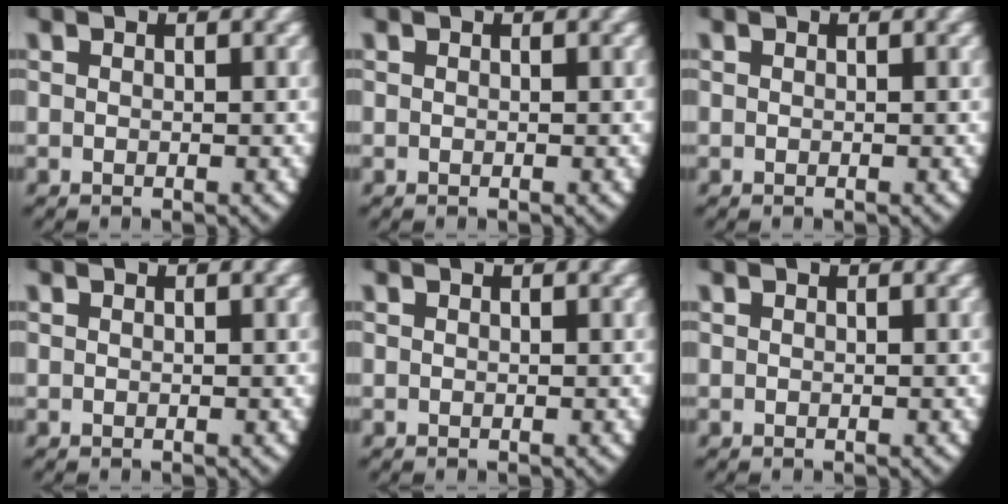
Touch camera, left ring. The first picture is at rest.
{"total": 0.0}
{"total": 0.0}
{"total": 0.0}
{"total": 0.0}
{"total": 0.0}